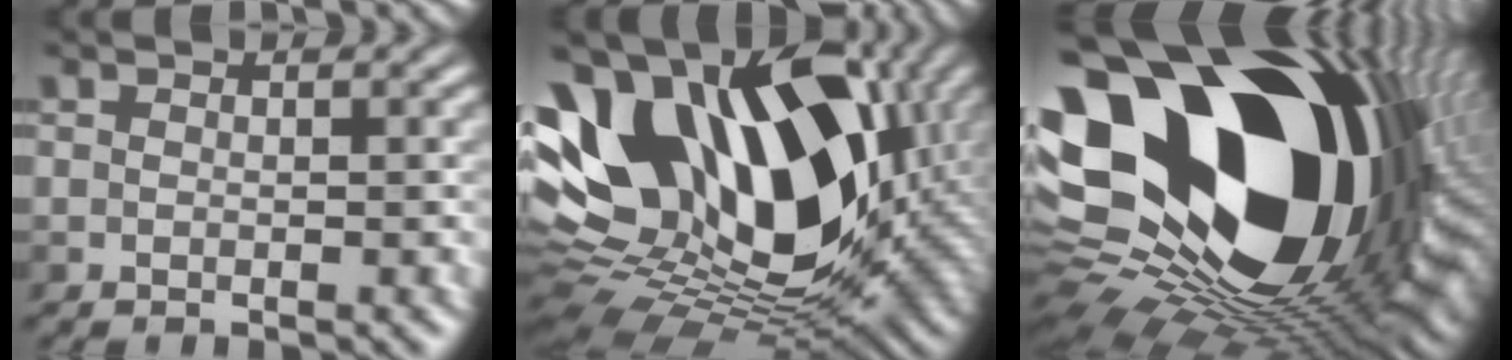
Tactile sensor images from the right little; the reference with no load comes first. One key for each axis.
{"total": 18.4, "fx": 2.9, "fy": 11.3, "fz": 14.2, "tx": -0.286, "ty": 0.023, "tz": 0.042}
{"total": 21.8, "fx": 2.3, "fy": 12.8, "fz": 17.5, "tx": -0.311, "ty": -0.047, "tz": 0.044}